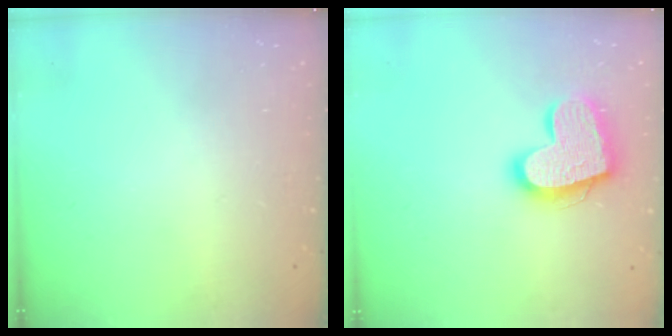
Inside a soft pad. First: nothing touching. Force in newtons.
{"total": 17.6, "press": 17.6, "slide": 1.4}